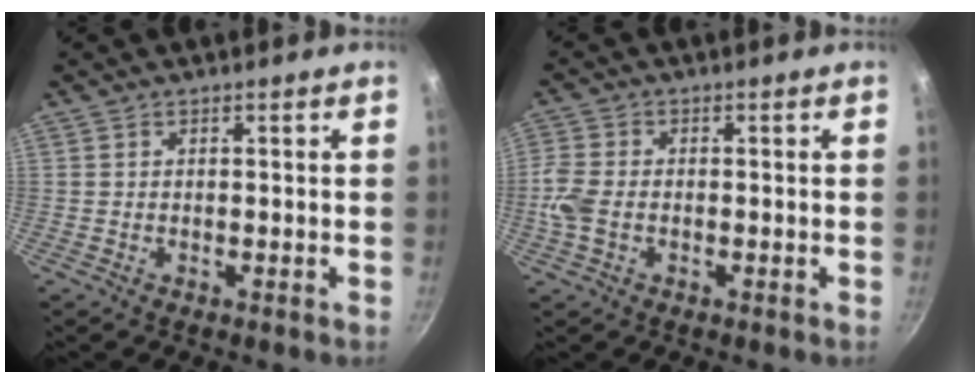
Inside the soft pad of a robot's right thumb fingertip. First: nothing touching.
{"total": 5.2, "force": [-1.1, 3.6, 3.6], "torque": [-0.083, 0.007, -0.030]}